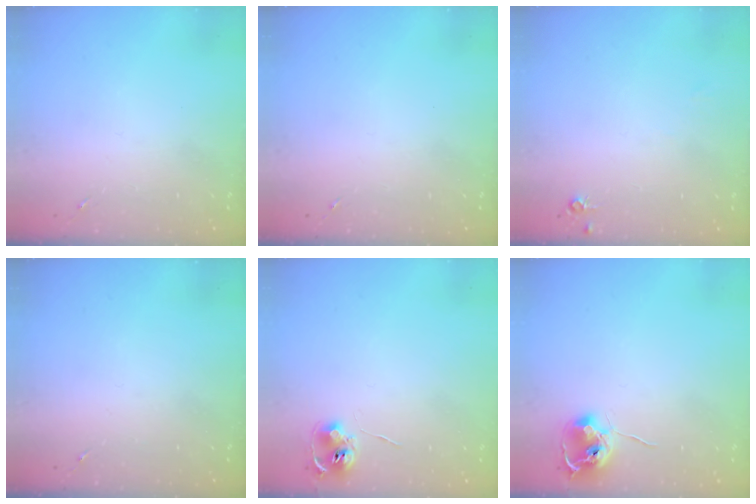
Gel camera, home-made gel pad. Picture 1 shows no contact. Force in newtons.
{"total": 0.0}
{"total": 4.7, "press": 4.7, "slide": 0.7}
{"total": 0.0}
{"total": 7.5, "press": 7.5, "slide": 0.5}
{"total": 9.1, "press": 9.1, "slide": 0.6}